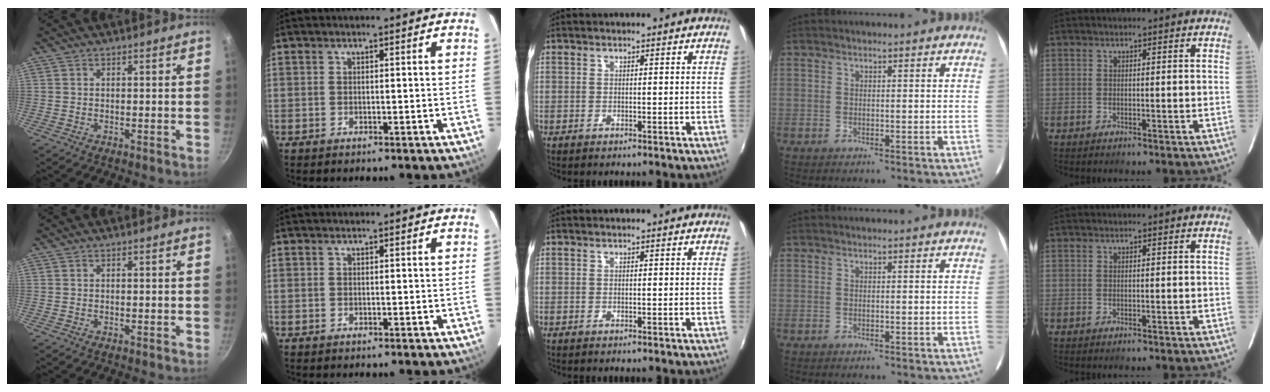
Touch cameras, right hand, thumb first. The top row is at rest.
{}